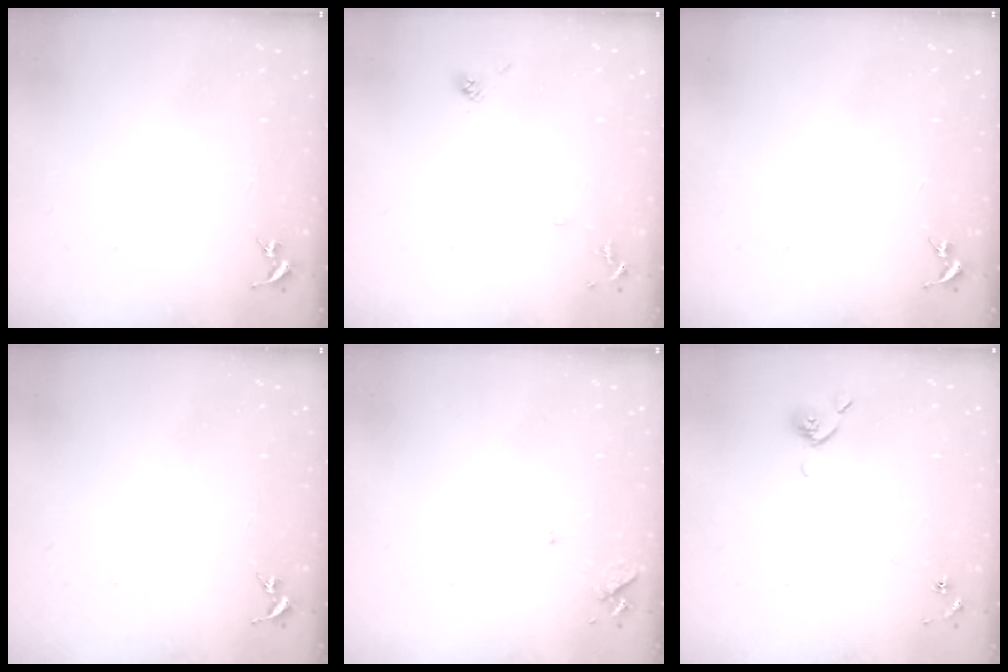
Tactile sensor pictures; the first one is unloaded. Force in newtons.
{"total": 7.8, "press": 7.7, "slide": 0.6}
{"total": 0.0}
{"total": 0.0}
{"total": 6.1, "press": 6.0, "slide": 0.8}
{"total": 4.4, "press": 4.3, "slide": 0.8}